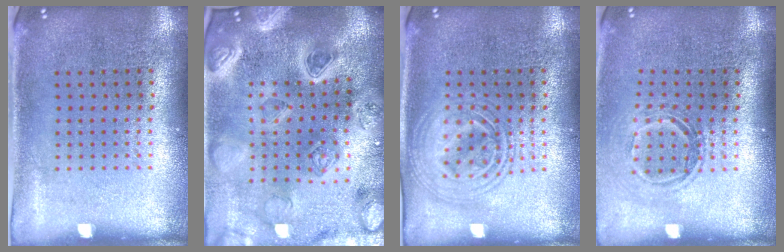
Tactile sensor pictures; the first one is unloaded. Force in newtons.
{"total": 5.2, "press": 4.4, "slide": 2.9}
{"total": 2.4, "press": 2.4, "slide": 0.2}
{"total": 1.5, "press": 1.1, "slide": 1.0}